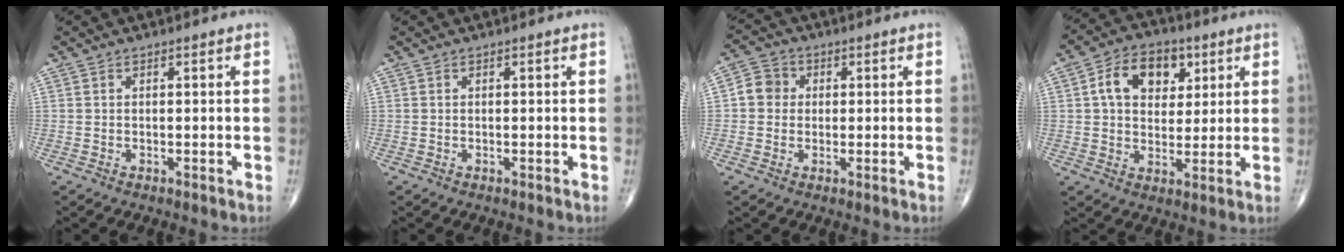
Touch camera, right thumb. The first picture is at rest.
{"total": 0.0}
{"total": 4.6, "force": [0.3, 4.3, 1.7], "torque": [-0.013, 0.010, -0.005]}
{"total": 11.4, "force": [3.7, 7.8, 7.4], "torque": [-0.089, 0.000, 0.056]}